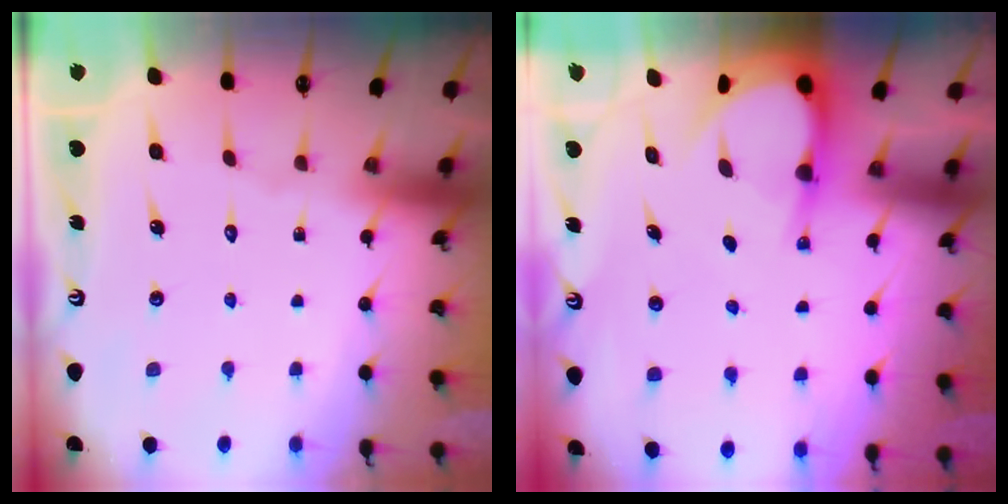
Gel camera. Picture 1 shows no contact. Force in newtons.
{"total": 5.2, "press": 5.1, "slide": 0.7}